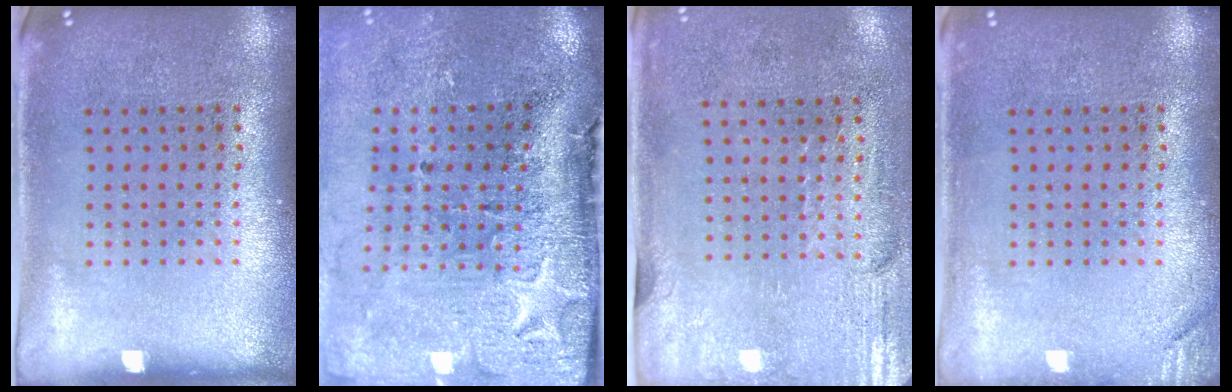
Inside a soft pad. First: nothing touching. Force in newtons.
{"total": 4.9, "press": 3.9, "slide": 3.0}
{"total": 2.9, "press": 2.5, "slide": 1.5}
{"total": 1.3, "press": 1.2, "slide": 0.3}